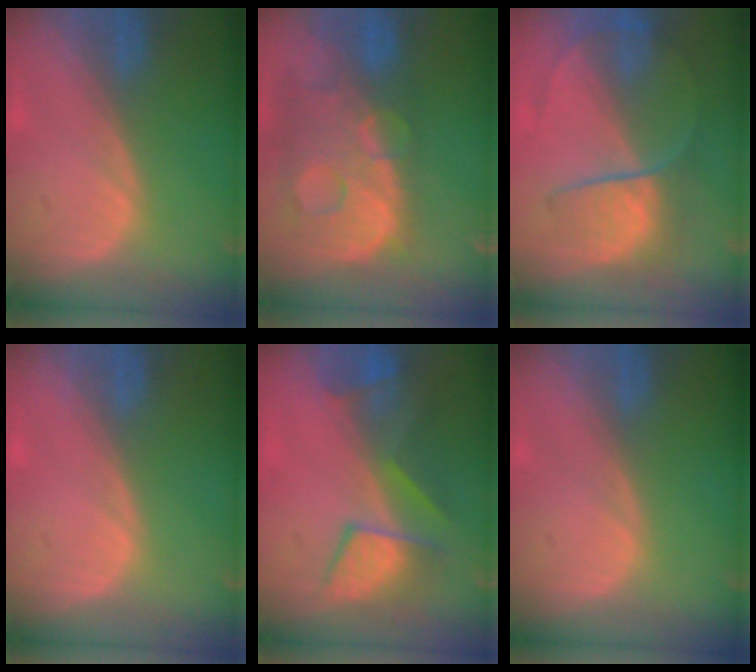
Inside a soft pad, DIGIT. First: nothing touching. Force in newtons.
{"total": 13.8, "press": 11.2, "slide": 8.0}
{"total": 7.1, "press": 6.7, "slide": 2.5}
{"total": 0.0}
{"total": 7.7, "press": 7.6, "slide": 1.2}
{"total": 0.0}